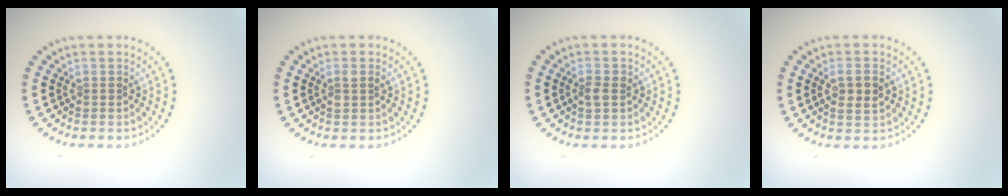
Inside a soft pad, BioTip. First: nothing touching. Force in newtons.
{"total": 1.2, "press": 1.1, "slide": 0.5}
{"total": 1.4, "press": 1.4, "slide": 0.1}
{"total": 2.4, "press": 2.4, "slide": 0.3}